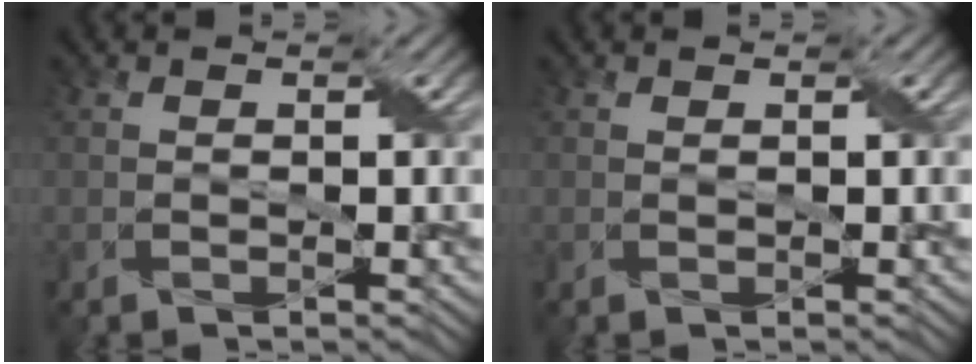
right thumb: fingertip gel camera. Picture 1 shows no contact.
{"total": 0.0}